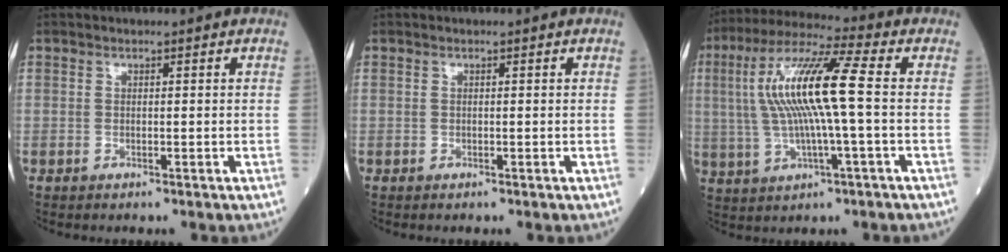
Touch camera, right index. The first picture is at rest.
{"total": 0.0}
{"total": 14.0, "force": [1.0, 0.9, 14.0], "torque": [-0.282, 0.018, 0.014]}